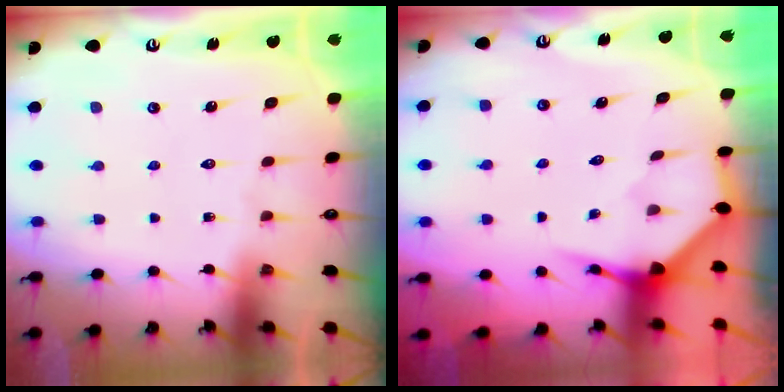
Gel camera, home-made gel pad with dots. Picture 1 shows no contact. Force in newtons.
{"total": 3.9, "press": 3.9, "slide": 0.2}